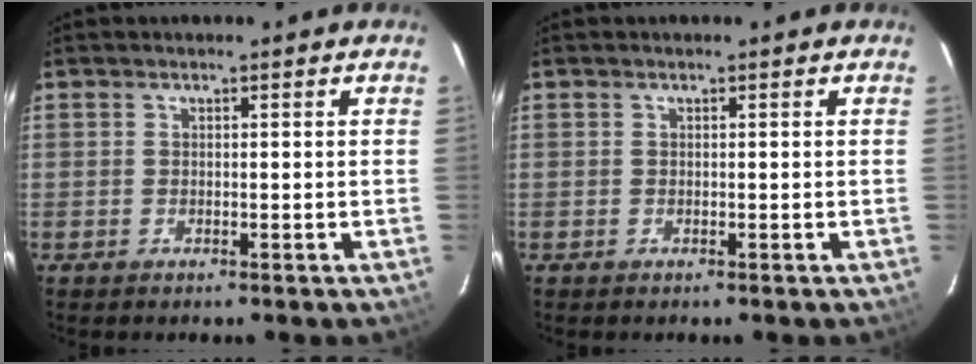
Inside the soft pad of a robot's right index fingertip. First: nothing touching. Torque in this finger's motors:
{"motor_torque": [0.00, 0.00, 0.05, 0.00]}